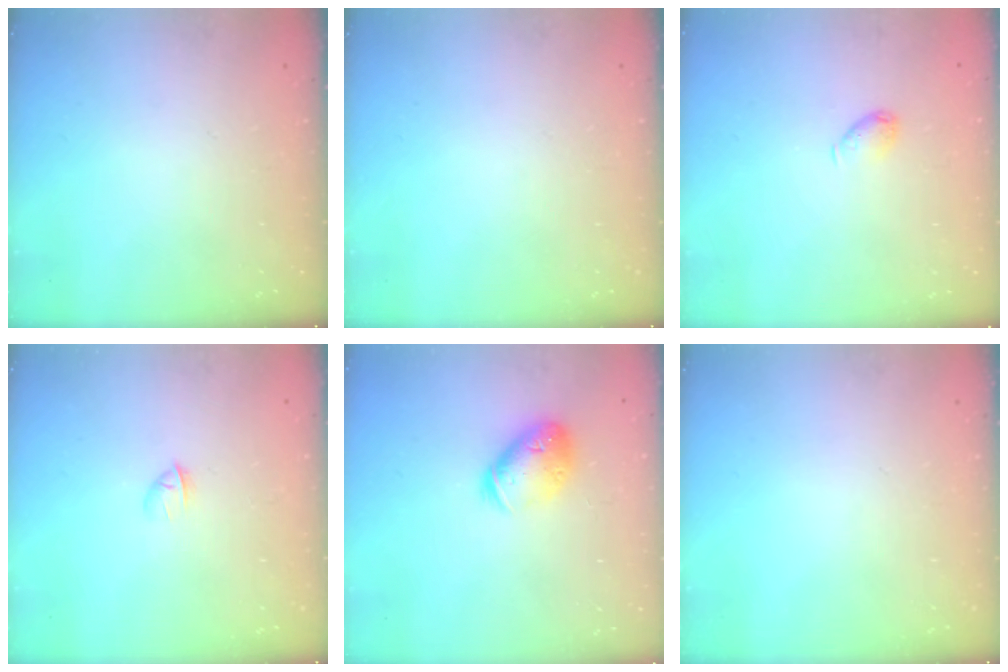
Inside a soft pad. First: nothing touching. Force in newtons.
{"total": 0.0}
{"total": 4.8, "press": 4.7, "slide": 1.0}
{"total": 2.4, "press": 2.2, "slide": 0.8}
{"total": 11.8, "press": 11.6, "slide": 1.8}
{"total": 0.0}